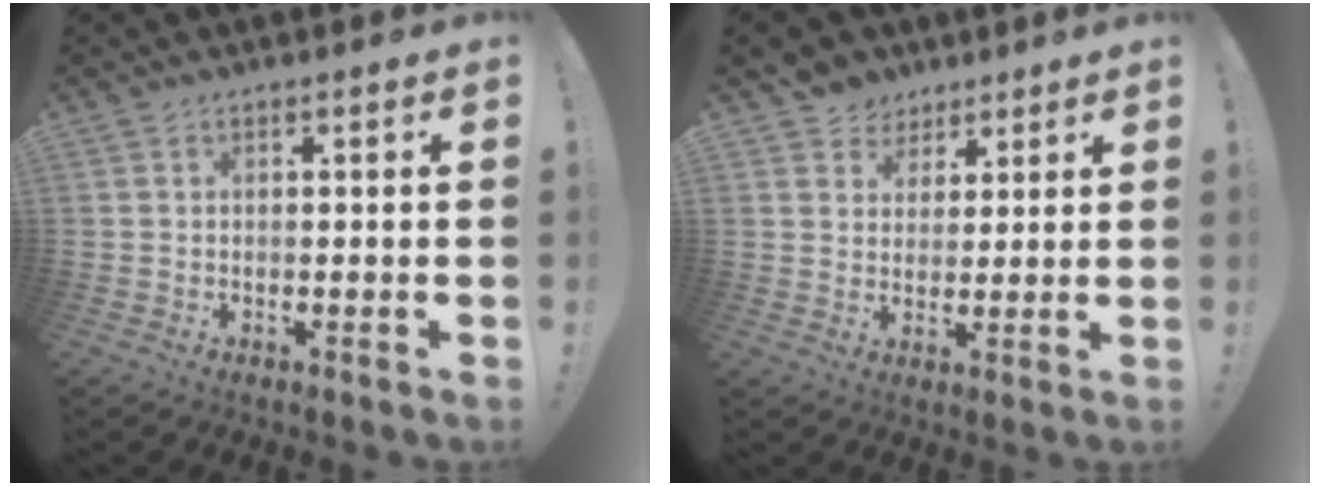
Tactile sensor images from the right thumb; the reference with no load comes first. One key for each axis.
{"total": 5.7, "fx": 3.0, "fy": 4.9, "fz": 0.0, "tx": 0.003, "ty": -0.025, "tz": 0.061}